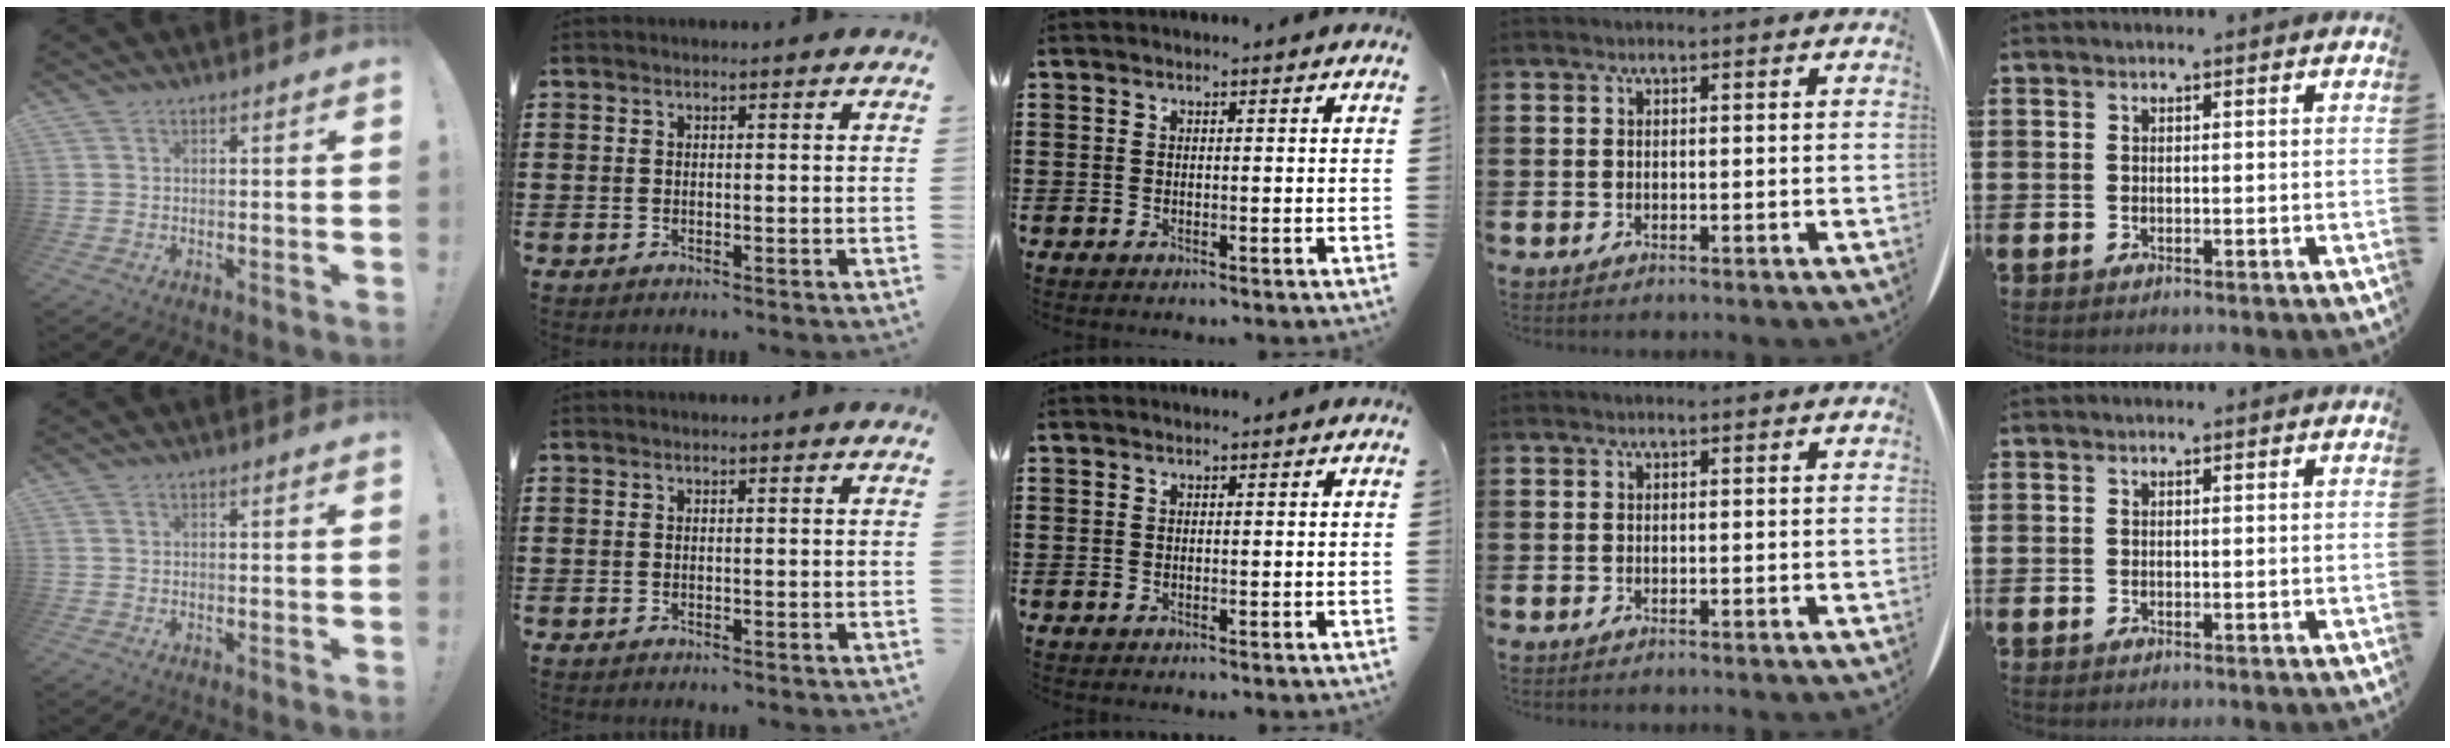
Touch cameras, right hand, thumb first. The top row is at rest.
{}